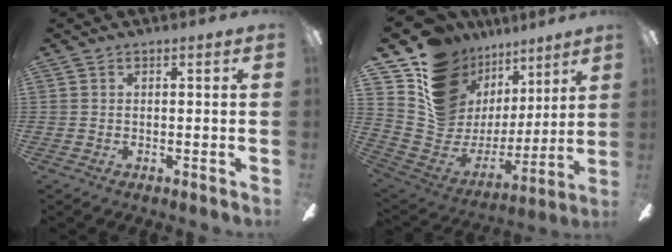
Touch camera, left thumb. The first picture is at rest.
{"total": 16.2, "force": [9.7, 11.9, 5.3], "torque": [-0.098, -0.081, 0.196]}